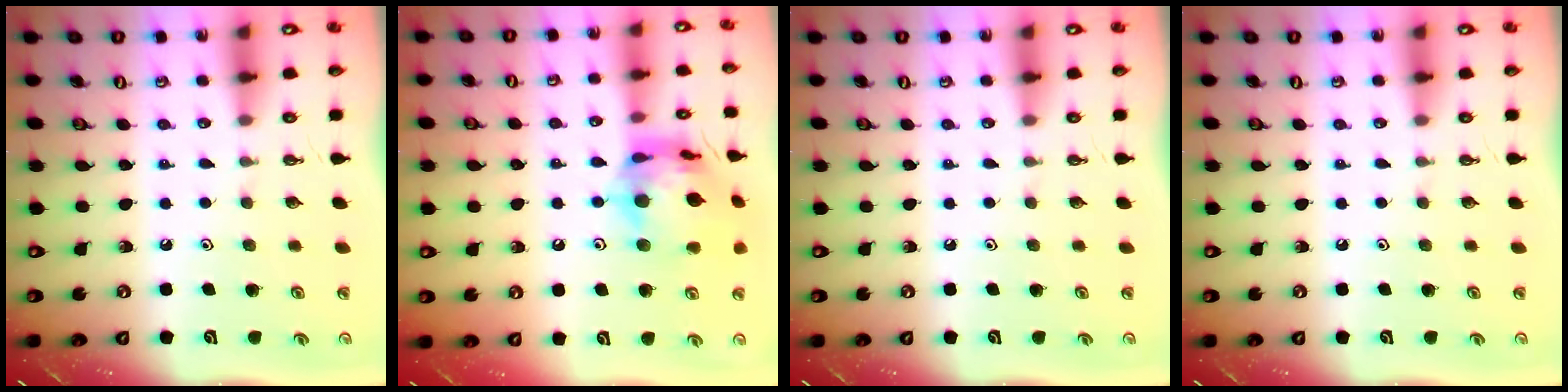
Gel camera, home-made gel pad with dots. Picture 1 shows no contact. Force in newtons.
{"total": 18.0, "press": 17.9, "slide": 2.0}
{"total": 0.0}
{"total": 0.0}